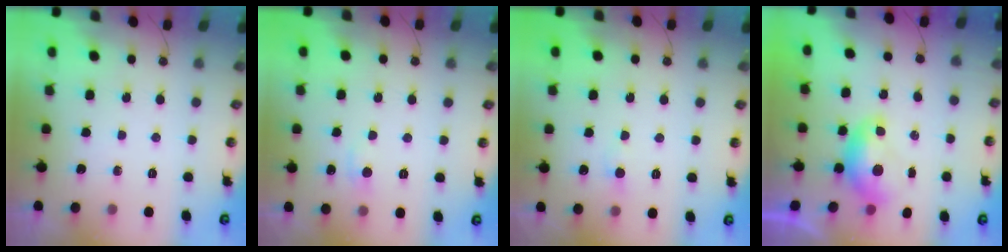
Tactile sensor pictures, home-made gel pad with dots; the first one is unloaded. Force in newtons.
{"total": 1.1, "press": 0.8, "slide": 0.7}
{"total": 1.3, "press": 1.1, "slide": 0.6}
{"total": 0.6, "press": 0.6, "slide": 0.2}